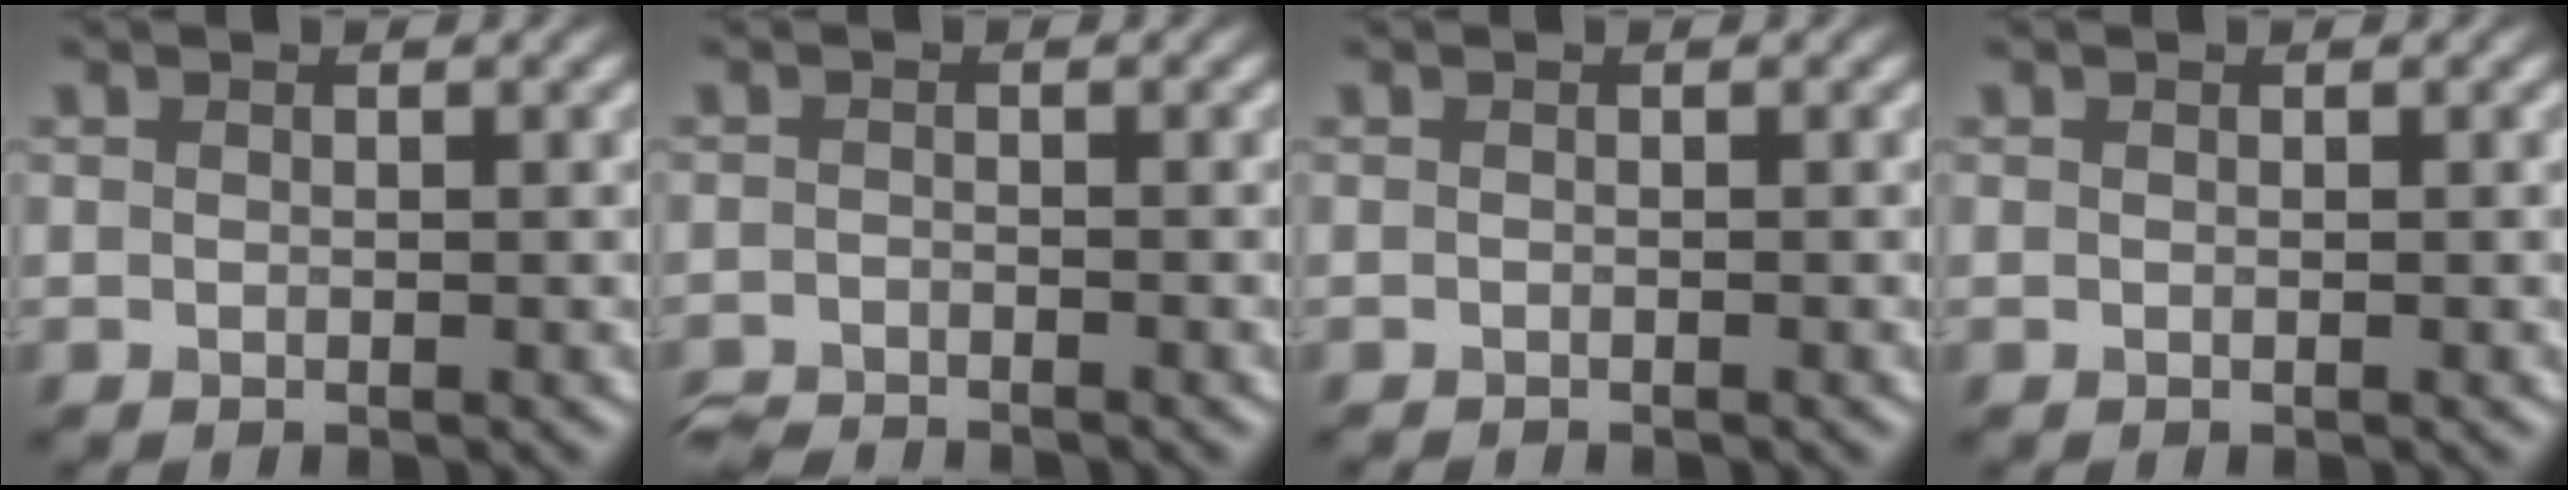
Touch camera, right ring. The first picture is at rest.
{"total": 2.8, "force": [-2.8, 0.2, 0.5], "torque": [-0.012, -0.015, -0.054]}
{"total": 0.9, "force": [-0.8, 0.1, 0.1], "torque": [0.002, -0.006, -0.013]}
{"total": 0.0}